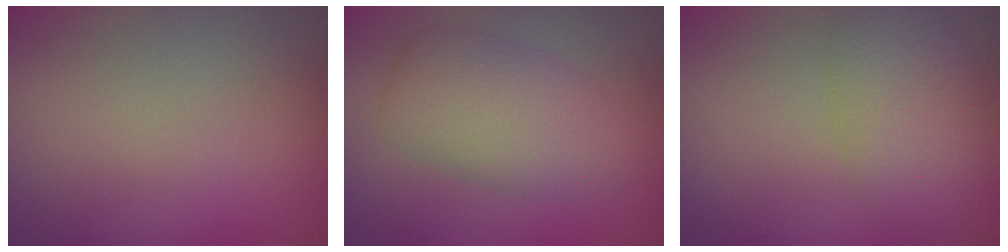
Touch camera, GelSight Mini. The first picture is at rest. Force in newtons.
{"total": 5.3, "press": 5.3, "slide": 0.1}
{"total": 4.6, "press": 4.6, "slide": 0.2}